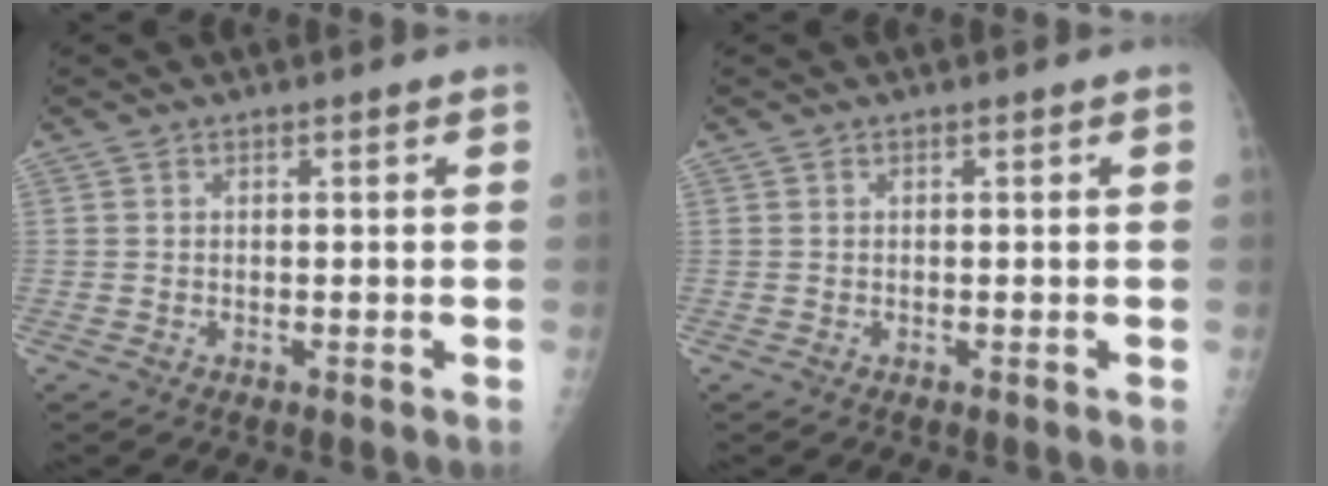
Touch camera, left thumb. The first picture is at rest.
{"total": 0.0}